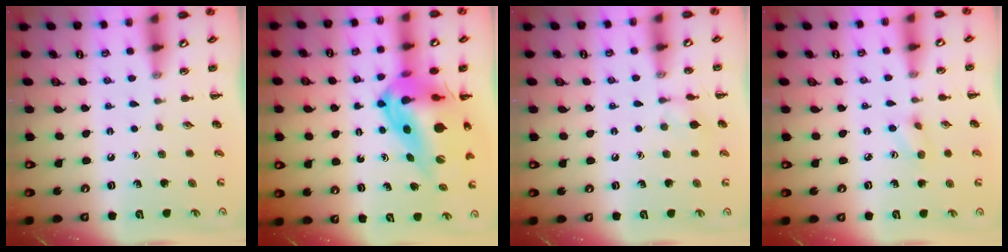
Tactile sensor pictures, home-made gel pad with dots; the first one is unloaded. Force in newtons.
{"total": 19.0, "press": 18.1, "slide": 6.0}
{"total": 5.5, "press": 5.3, "slide": 1.4}
{"total": 3.5, "press": 3.4, "slide": 0.7}